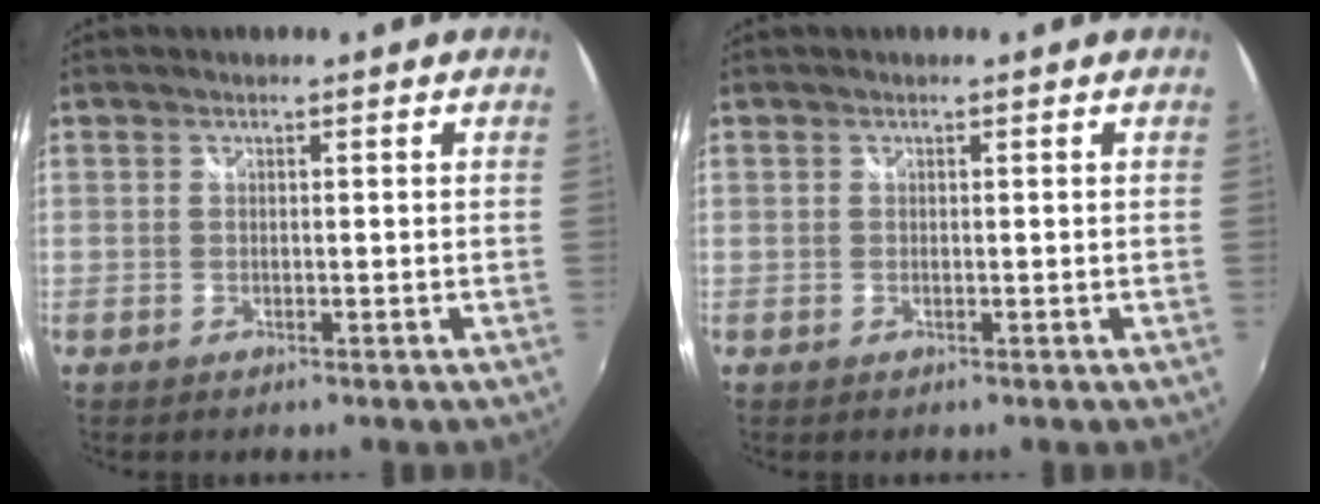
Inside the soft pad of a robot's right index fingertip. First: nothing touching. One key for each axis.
{"total": 0.0}